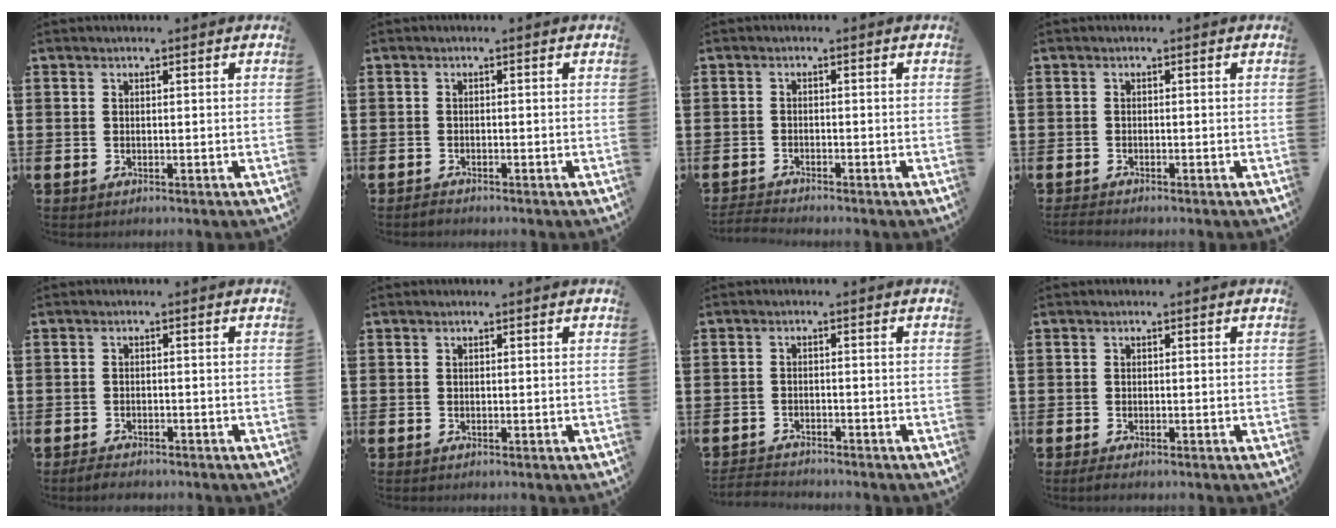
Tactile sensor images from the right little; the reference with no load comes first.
{"total": 0.7, "force": [-0.6, 0.2, 0.1], "torque": [-0.004, -0.002, -0.013]}
{"total": 1.4, "force": [-1.3, -0.1, 0.2], "torque": [-0.005, 0.002, -0.027]}
{"total": 0.7, "force": [-0.7, 0.1, 0.3], "torque": [-0.006, -0.002, -0.014]}
{"total": 1.4, "force": [-1.3, 0.2, 0.3], "torque": [-0.009, 0.002, -0.027]}
{"total": 0.0}
{"total": 2.0, "force": [-2.0, 0.0, -0.1], "torque": [-0.002, 0.001, -0.043]}
{"total": 0.7, "force": [-0.5, 0.1, 0.6], "torque": [-0.010, -0.002, -0.009]}